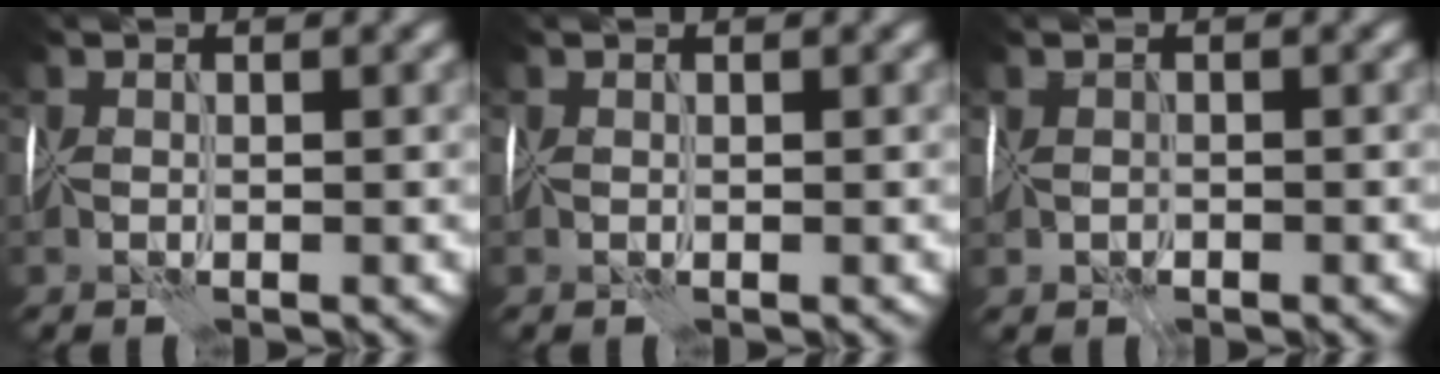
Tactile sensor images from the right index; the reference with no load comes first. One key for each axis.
{"total": 0.0}
{"total": 0.8, "fx": -0.5, "fy": 0.6, "fz": 0.0, "tx": -0.005, "ty": -0.004, "tz": -0.006}